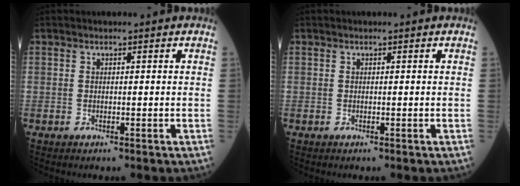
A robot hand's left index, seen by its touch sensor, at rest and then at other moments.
{"total": 0.0}